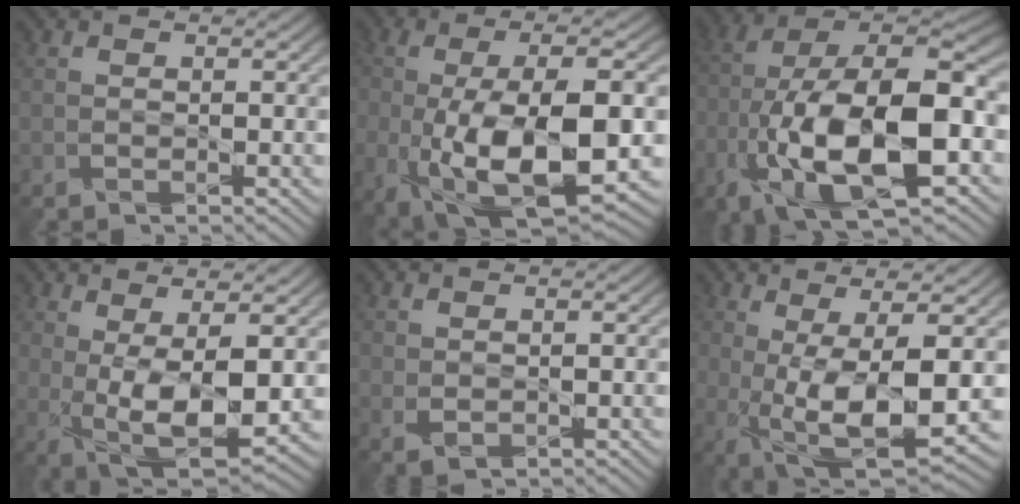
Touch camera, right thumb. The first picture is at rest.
{"total": 14.9, "force": [-3.1, 5.8, 13.4], "torque": [-0.255, -0.024, -0.041]}
{"total": 19.4, "force": [-5.8, 8.7, 16.4], "torque": [-0.310, -0.008, -0.102]}
{"total": 10.0, "force": [0.4, 3.7, 9.3], "torque": [-0.182, -0.011, 0.012]}
{"total": 1.3, "force": [0.3, 0.9, 1.0], "torque": [-0.026, -0.005, 0.011]}
{"total": 11.6, "force": [-0.9, 3.3, 11.1], "torque": [-0.206, -0.002, -0.001]}